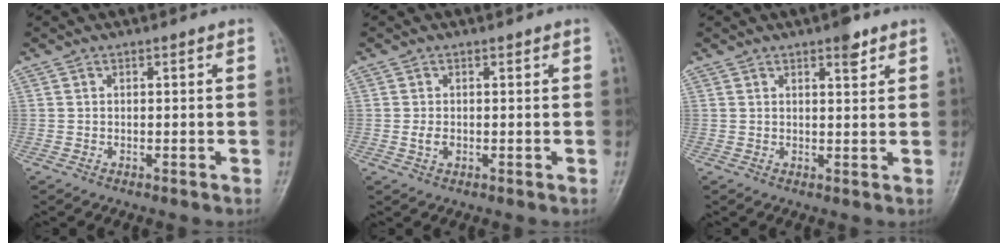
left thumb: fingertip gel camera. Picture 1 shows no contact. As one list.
[{"total": 1.6, "force": [0.0, 1.1, 1.2], "torque": [-0.022, -0.002, 0.000]}, {"total": 3.1, "force": [2.1, 1.0, 2.1], "torque": [-0.021, -0.011, 0.028]}]